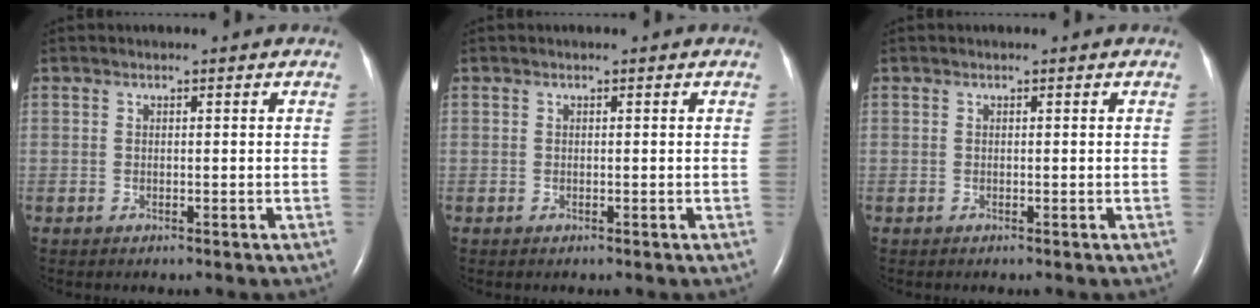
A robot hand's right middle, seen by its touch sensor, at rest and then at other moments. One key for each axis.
{"total": 0.0}
{"total": 0.0}